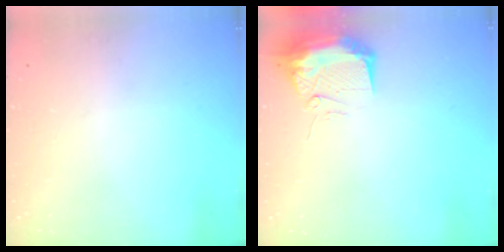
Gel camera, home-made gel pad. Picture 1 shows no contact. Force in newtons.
{"total": 10.2, "press": 10.2, "slide": 1.2}